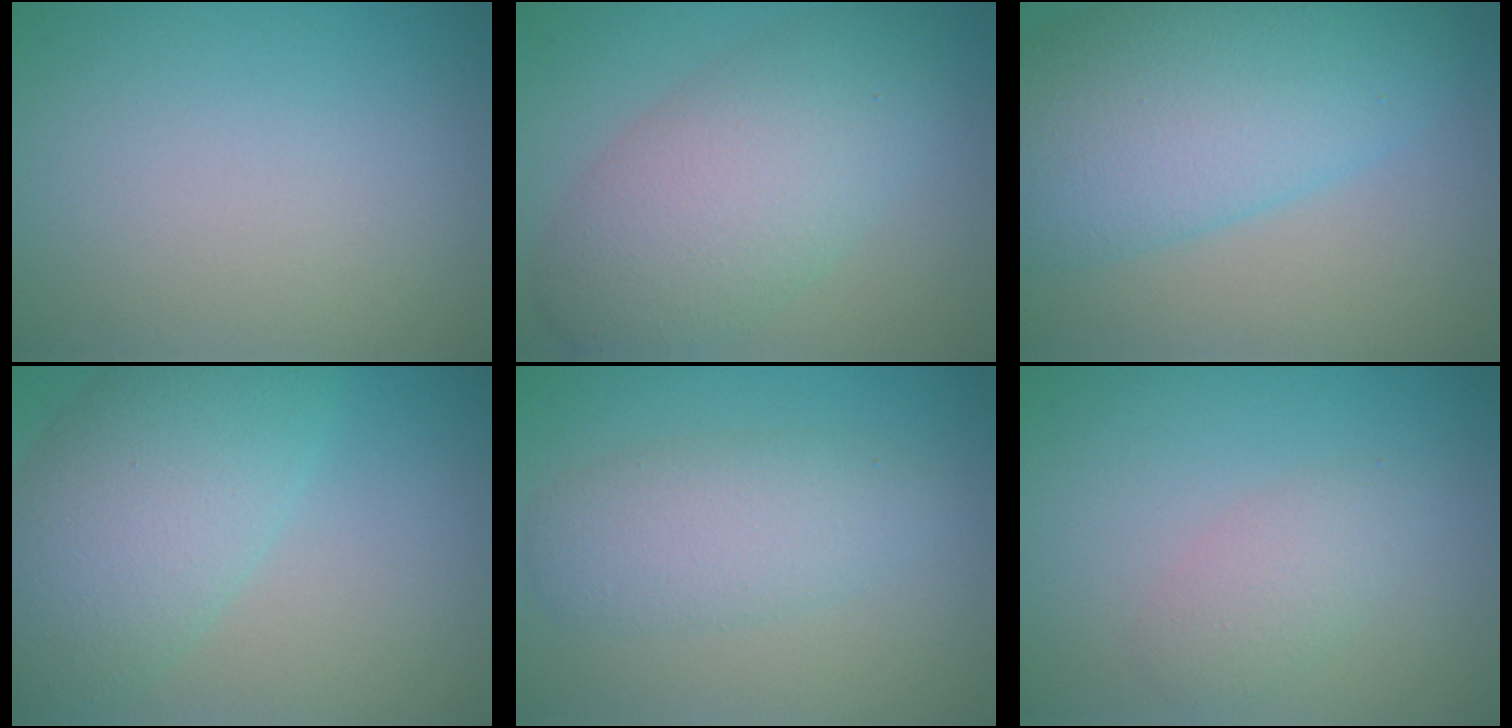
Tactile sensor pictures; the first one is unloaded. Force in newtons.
{"total": 7.3, "press": 7.3, "slide": 0.3}
{"total": 10.5, "press": 10.5, "slide": 0.3}
{"total": 8.0, "press": 8.0, "slide": 0.2}
{"total": 3.9, "press": 3.9, "slide": 0.1}
{"total": 2.1, "press": 2.1, "slide": 0.1}